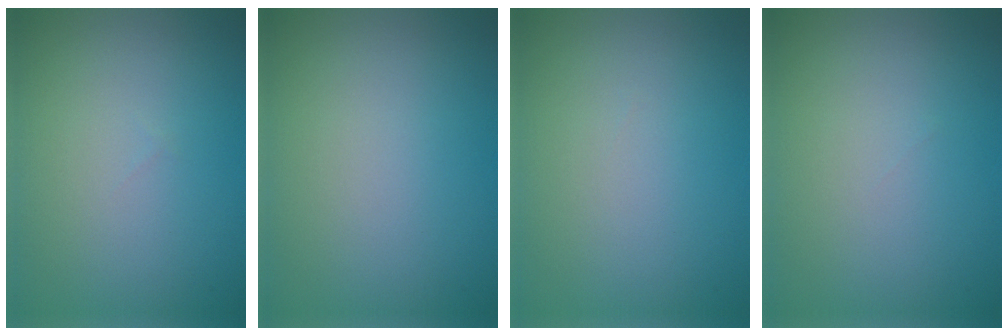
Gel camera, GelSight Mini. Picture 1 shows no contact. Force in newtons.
{"total": 0.0}
{"total": 0.0}
{"total": 0.0}